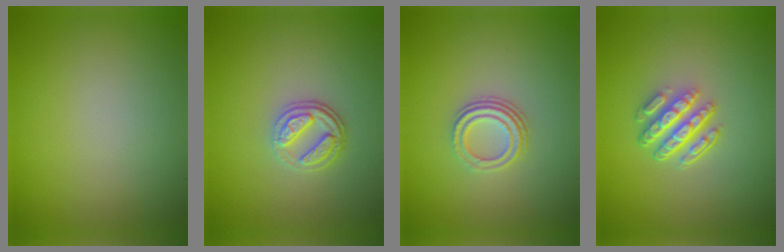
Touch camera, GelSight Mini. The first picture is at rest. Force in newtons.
{"total": 2.8, "press": 2.4, "slide": 1.3}
{"total": 3.0, "press": 2.1, "slide": 2.1}
{"total": 4.9, "press": 3.6, "slide": 3.3}